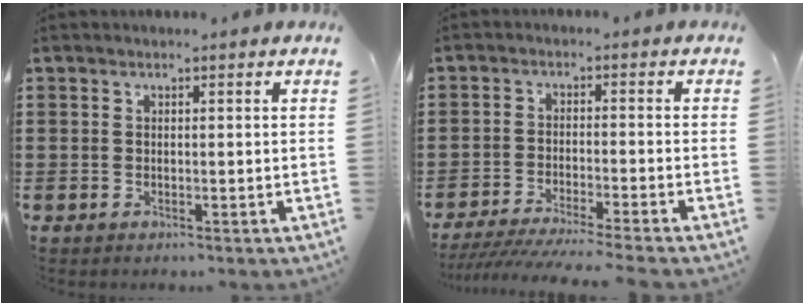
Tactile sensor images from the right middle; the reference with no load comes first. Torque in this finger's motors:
{"motor_torque": [0.06, 0.03, 0.29, 0.12]}